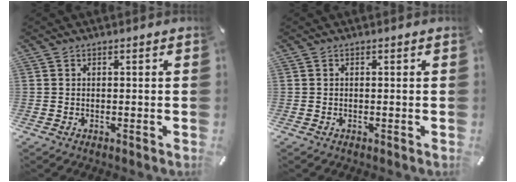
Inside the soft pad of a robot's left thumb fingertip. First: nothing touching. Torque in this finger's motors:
{"motor_torque": [0.00, 0.00, -0.01, 0.03, 0.00]}